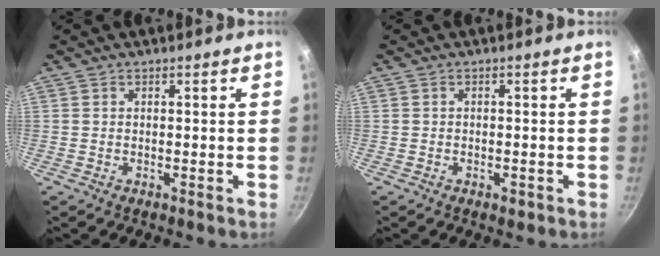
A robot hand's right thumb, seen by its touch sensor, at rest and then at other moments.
{"total": 1.7, "force": [-0.8, 1.0, 1.1], "torque": [-0.019, 0.003, -0.010]}